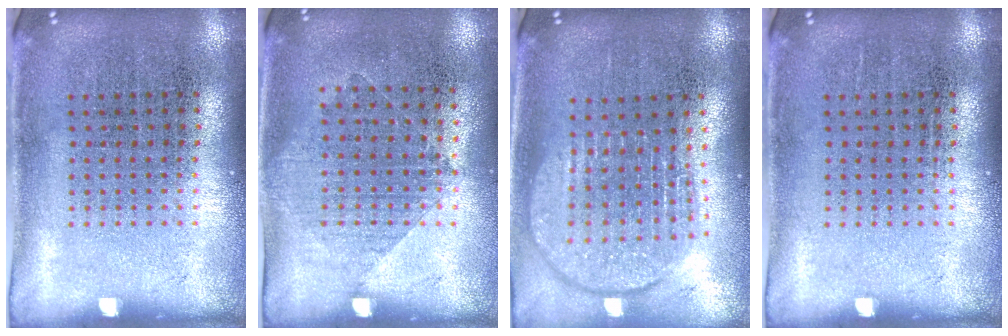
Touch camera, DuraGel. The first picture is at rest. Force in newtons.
{"total": 1.0, "press": 1.0, "slide": 0.4}
{"total": 1.8, "press": 1.5, "slide": 1.0}
{"total": 0.0}